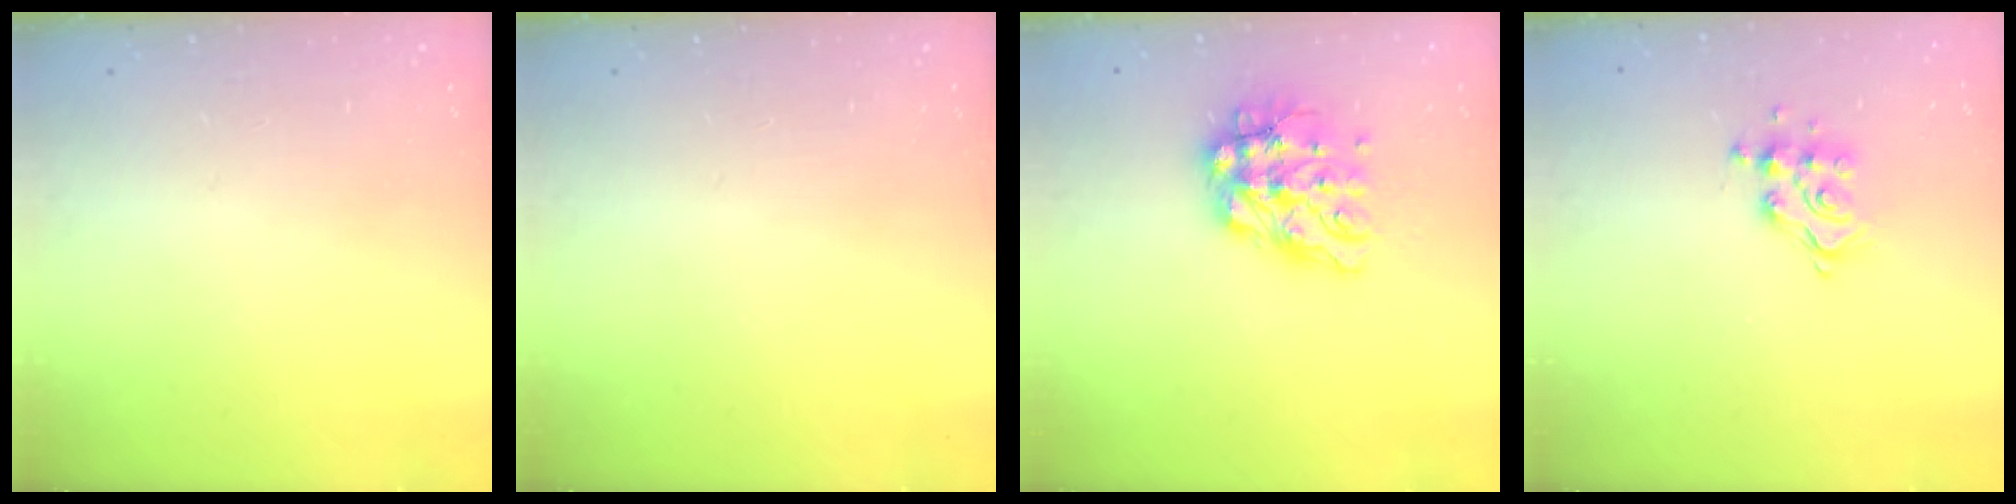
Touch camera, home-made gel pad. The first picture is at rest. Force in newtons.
{"total": 0.0}
{"total": 11.8, "press": 11.7, "slide": 1.2}
{"total": 9.6, "press": 9.6, "slide": 0.8}